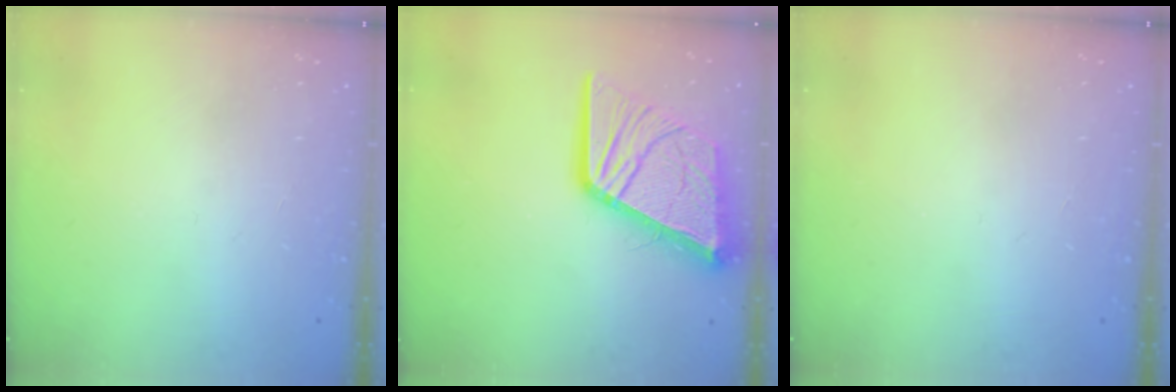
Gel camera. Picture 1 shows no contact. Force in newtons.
{"total": 19.1, "press": 19.0, "slide": 2.4}
{"total": 0.0}